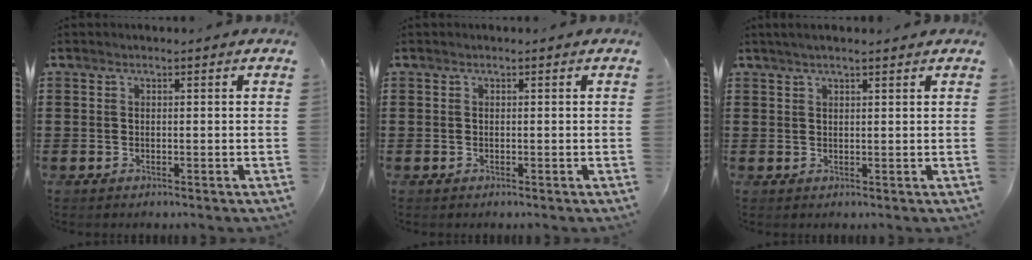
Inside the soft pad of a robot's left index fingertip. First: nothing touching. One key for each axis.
{"total": 0.0}
{"total": 1.8, "fx": 1.4, "fy": 0.1, "fz": 1.1, "tx": -0.022, "ty": 0.002, "tz": 0.025}